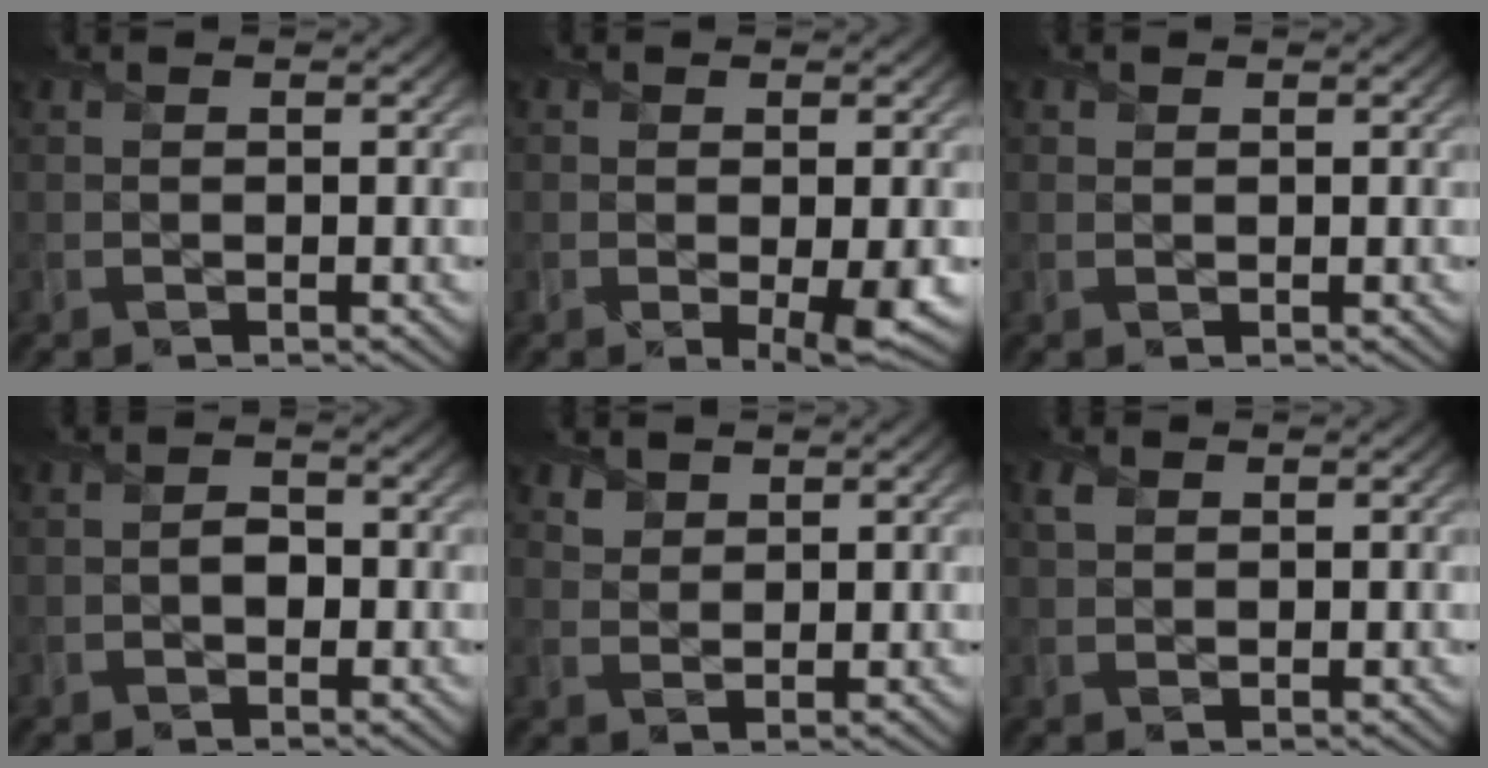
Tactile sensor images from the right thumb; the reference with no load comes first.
{"total": 3.6, "force": [-0.7, 1.5, 3.1], "torque": [-0.049, -0.014, -0.009]}
{"total": 0.7, "force": [0.4, 0.5, 0.1], "torque": [0.002, -0.002, 0.007]}
{"total": 1.7, "force": [-0.5, 1.4, 0.9], "torque": [-0.014, 0.000, -0.017]}
{"total": 2.3, "force": [1.7, 1.5, 0.5], "torque": [-0.014, -0.004, 0.036]}
{"total": 1.7, "force": [0.9, 1.3, 0.8], "torque": [-0.019, 0.003, 0.016]}